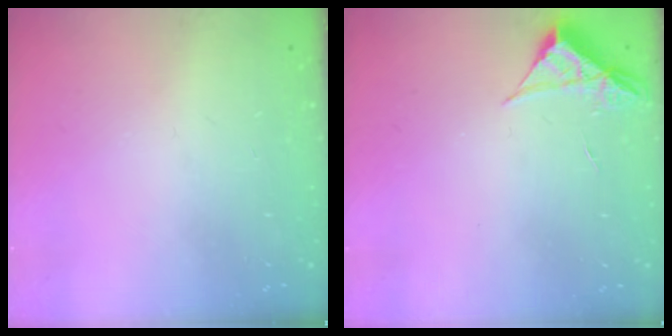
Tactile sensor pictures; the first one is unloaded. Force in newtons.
{"total": 4.2, "press": 4.2, "slide": 0.4}